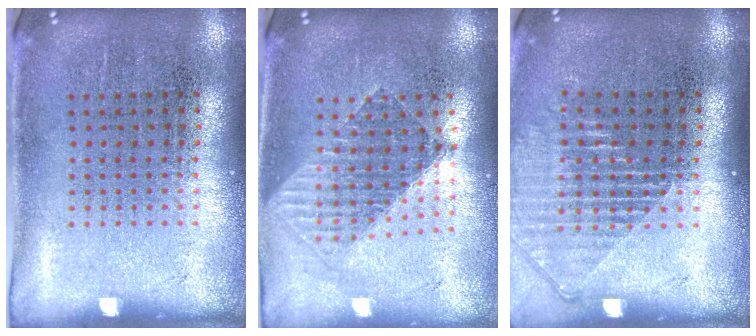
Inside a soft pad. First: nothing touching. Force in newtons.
{"total": 1.5, "press": 1.3, "slide": 0.7}
{"total": 1.3, "press": 1.2, "slide": 0.5}